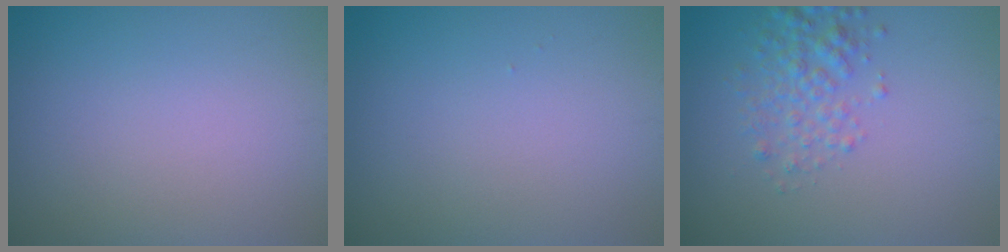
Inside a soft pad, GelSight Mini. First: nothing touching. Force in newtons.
{"total": 0.0}
{"total": 2.8, "press": 2.8, "slide": 0.0}